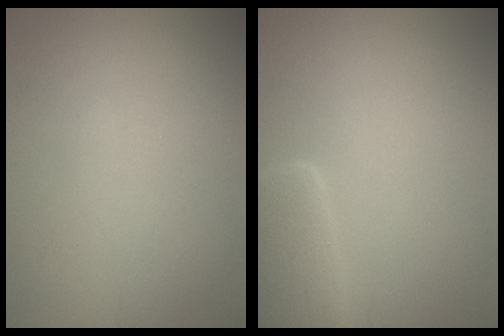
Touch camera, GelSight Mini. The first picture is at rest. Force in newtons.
{"total": 5.2, "press": 5.1, "slide": 0.5}